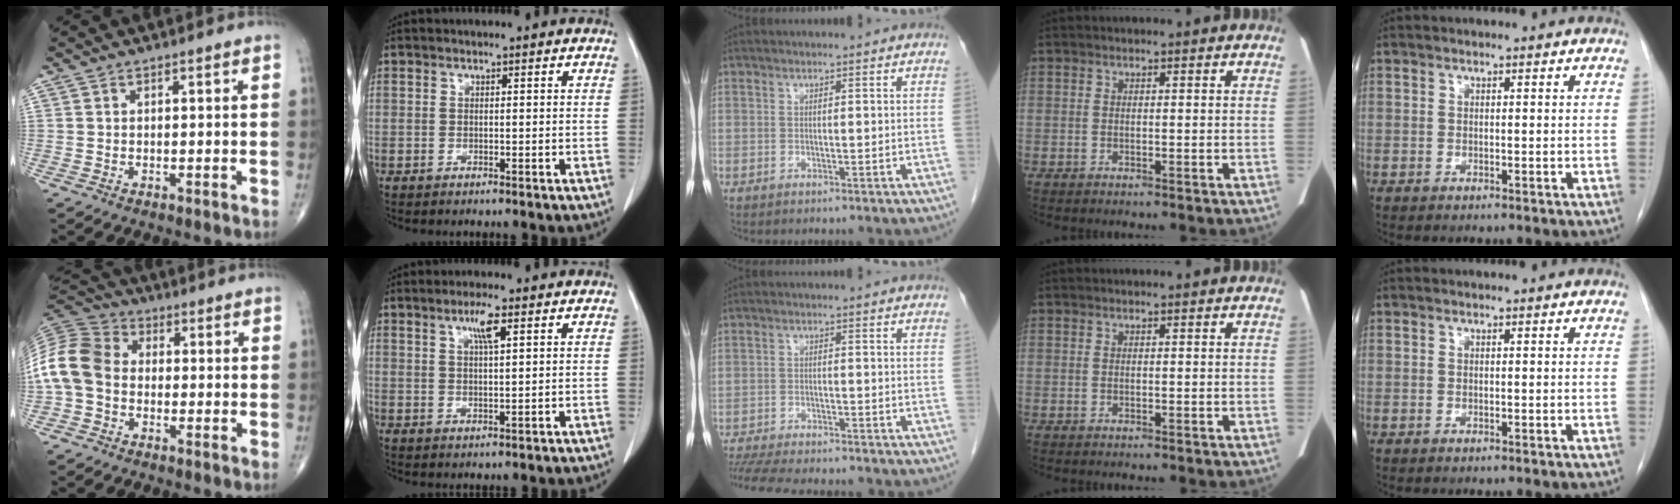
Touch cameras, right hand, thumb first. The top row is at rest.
{"thumb": {"total": 11.7, "force": [-1.4, 9.0, 7.3], "torque": [-0.149, 0.032, -0.041]}, "index": {"total": 4.1, "force": [2.0, 0.3, 3.5], "torque": [-0.065, -0.001, 0.035]}, "middle": {"total": 13.2, "force": [-11.7, 2.1, 5.6], "torque": [-0.099, -0.016, -0.169]}}